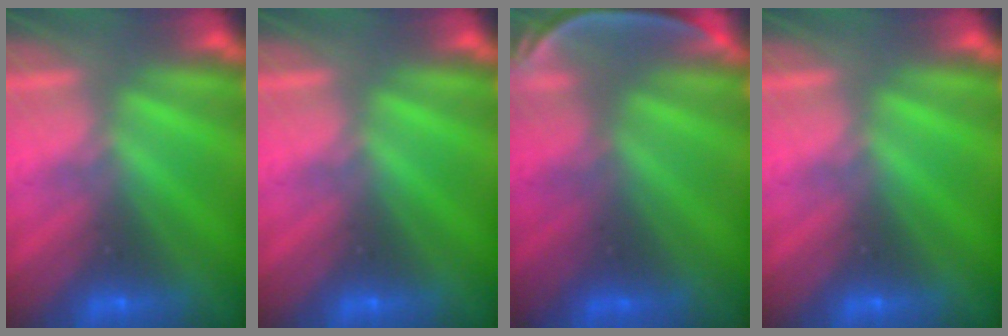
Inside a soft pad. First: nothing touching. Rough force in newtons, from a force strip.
{"total": 0.0}
{"total": 7.4}
{"total": 0.0}